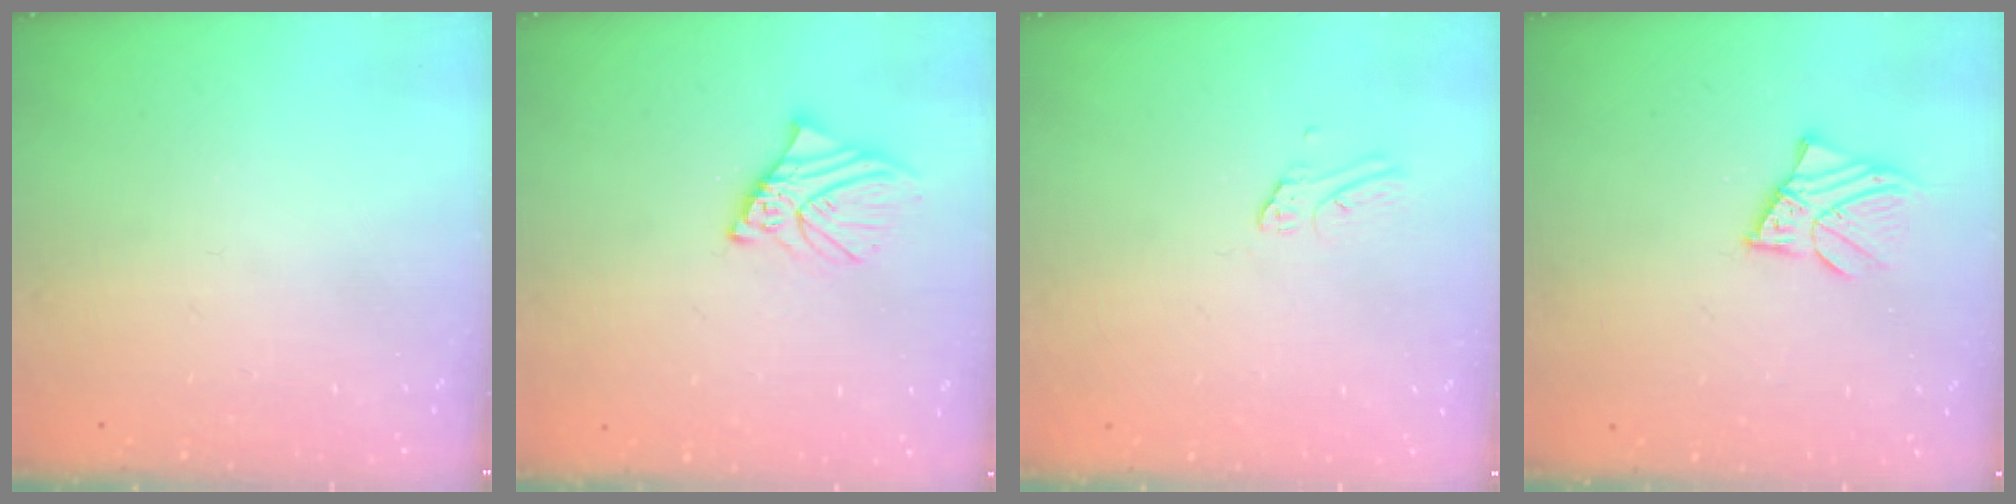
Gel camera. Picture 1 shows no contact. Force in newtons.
{"total": 7.5, "press": 7.4, "slide": 0.9}
{"total": 3.0, "press": 3.0, "slide": 0.1}
{"total": 5.2, "press": 5.2, "slide": 0.6}